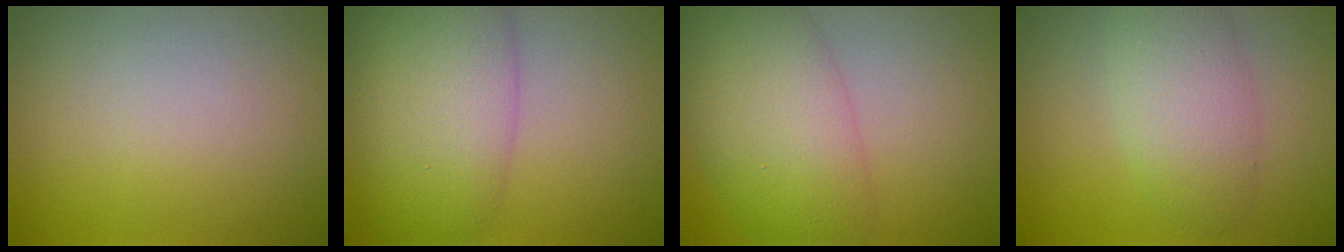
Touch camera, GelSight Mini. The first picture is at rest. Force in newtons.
{"total": 7.9, "press": 7.9, "slide": 0.4}
{"total": 7.5, "press": 7.5, "slide": 0.3}
{"total": 4.3, "press": 4.3, "slide": 0.4}